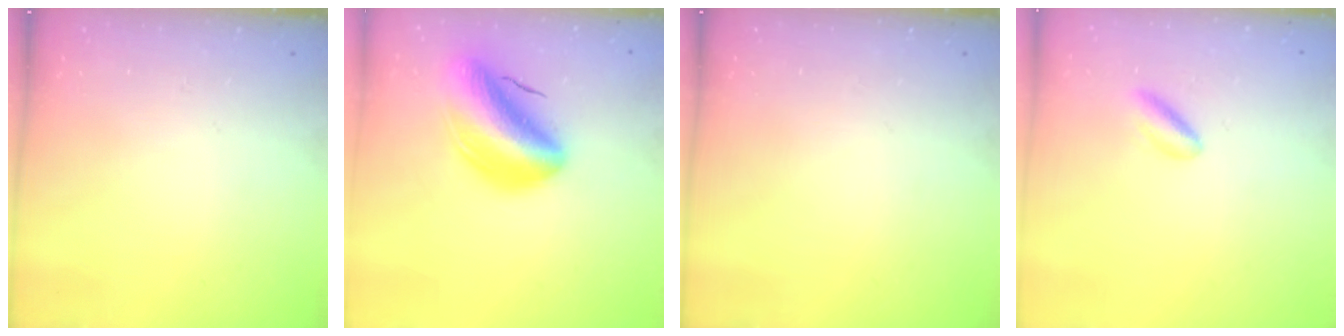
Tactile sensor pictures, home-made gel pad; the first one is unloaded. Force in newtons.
{"total": 12.0, "press": 11.4, "slide": 3.8}
{"total": 0.0}
{"total": 3.0, "press": 2.9, "slide": 0.8}